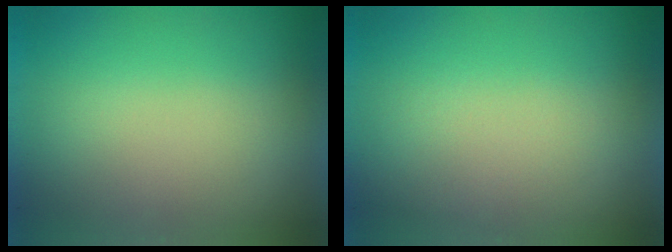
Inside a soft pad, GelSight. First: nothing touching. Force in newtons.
{"total": 2.3}